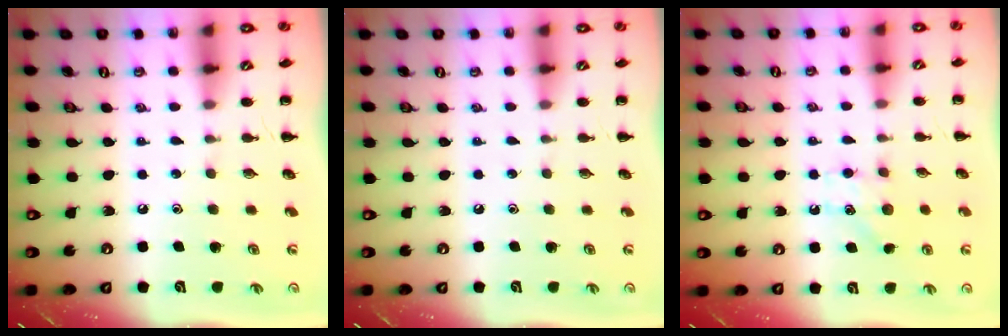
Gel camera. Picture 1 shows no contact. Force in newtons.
{"total": 0.0}
{"total": 5.5, "press": 5.2, "slide": 1.5}